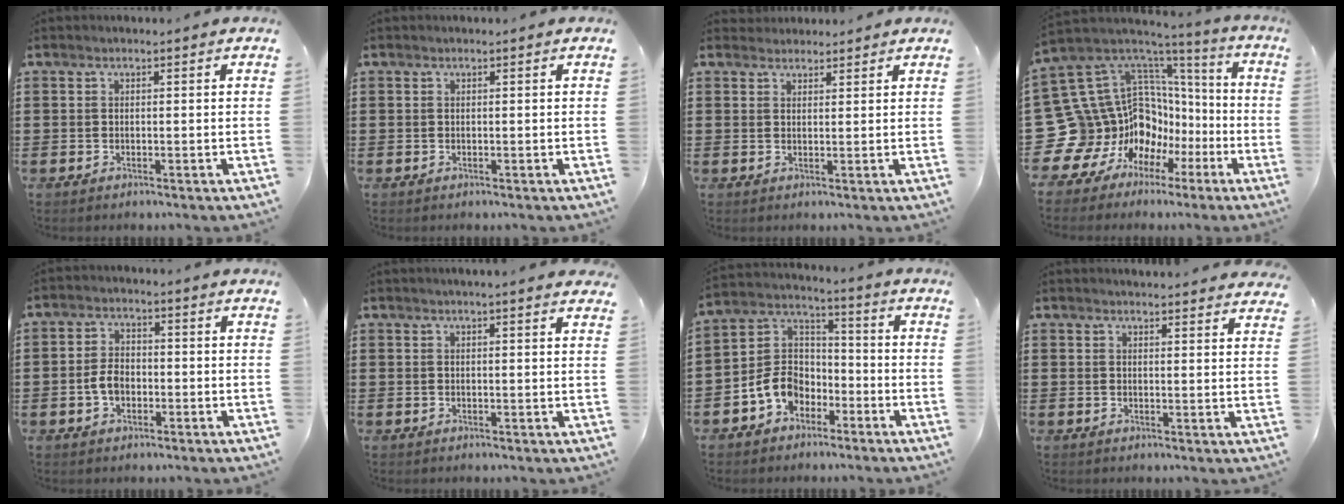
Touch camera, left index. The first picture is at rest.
{"total": 0.0}
{"total": 1.9, "force": [1.8, 0.6, 0.0], "torque": [-0.005, 0.003, 0.036]}
{"total": 15.3, "force": [-3.0, 13.9, 5.6], "torque": [-0.176, -0.043, 0.005]}
{"total": 4.0, "force": [-1.0, 2.6, 3.0], "torque": [-0.077, -0.001, -0.025]}
{"total": 1.6, "force": [1.4, -0.1, 0.8], "torque": [-0.018, 0.000, 0.026]}
{"total": 7.8, "force": [-4.0, 6.1, 2.9], "torque": [-0.091, 0.019, -0.083]}
{"total": 2.3, "force": [2.3, -0.1, 0.0], "torque": [-0.007, -0.006, 0.044]}